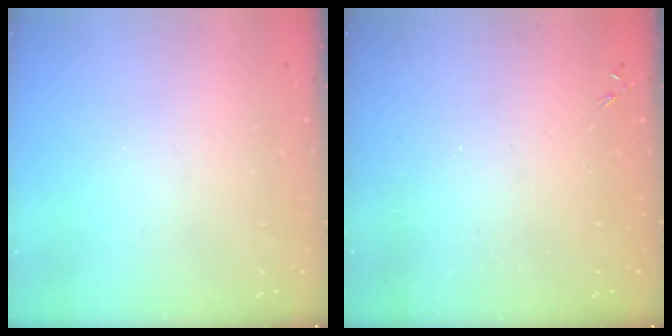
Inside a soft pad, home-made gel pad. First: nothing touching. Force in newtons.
{"total": 0.0}